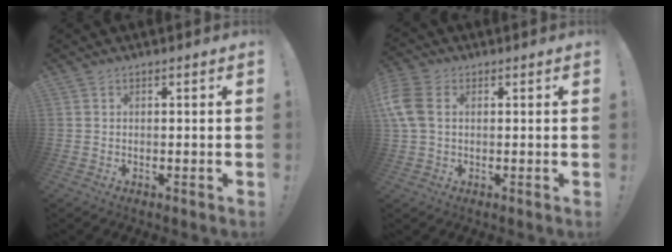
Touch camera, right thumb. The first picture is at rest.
{"total": 8.4, "force": [1.4, 5.7, 6.0], "torque": [-0.150, 0.007, 0.030]}